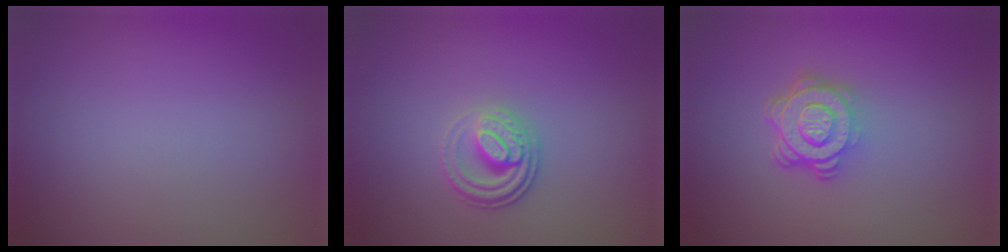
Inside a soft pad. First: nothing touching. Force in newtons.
{"total": 3.0, "press": 2.4, "slide": 1.8}
{"total": 4.9, "press": 3.5, "slide": 3.5}